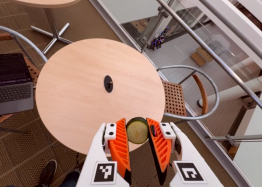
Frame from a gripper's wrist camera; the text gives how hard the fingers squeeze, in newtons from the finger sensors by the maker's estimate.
{"total": 7.6, "left": 7.4, "right": 7.8}